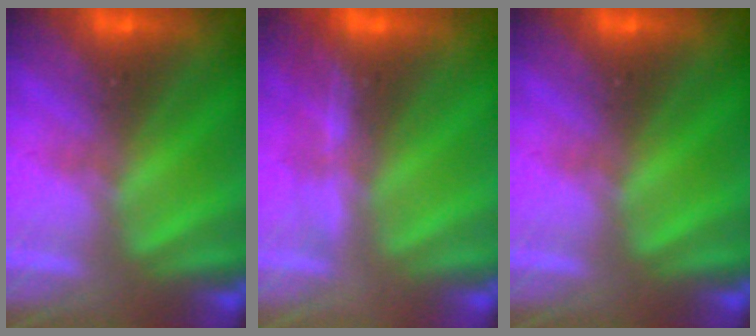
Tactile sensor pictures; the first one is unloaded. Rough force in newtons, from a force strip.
{"total": 1.4}
{"total": 0.0}